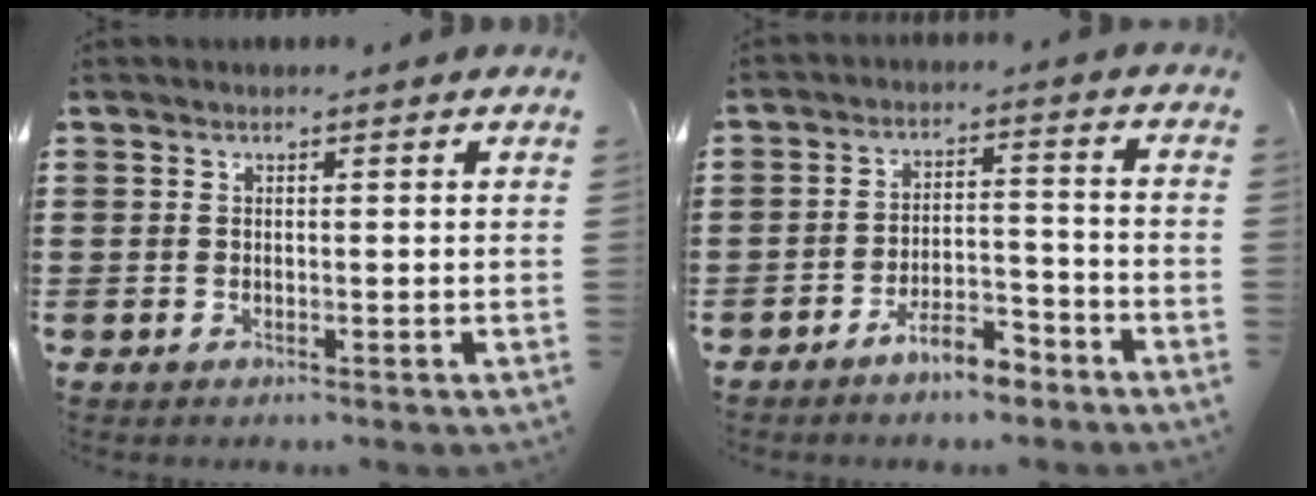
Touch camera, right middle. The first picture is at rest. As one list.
[{"total": 6.1, "force": [-5.1, 1.3, 3.0], "torque": [-0.061, 0.004, -0.100]}]